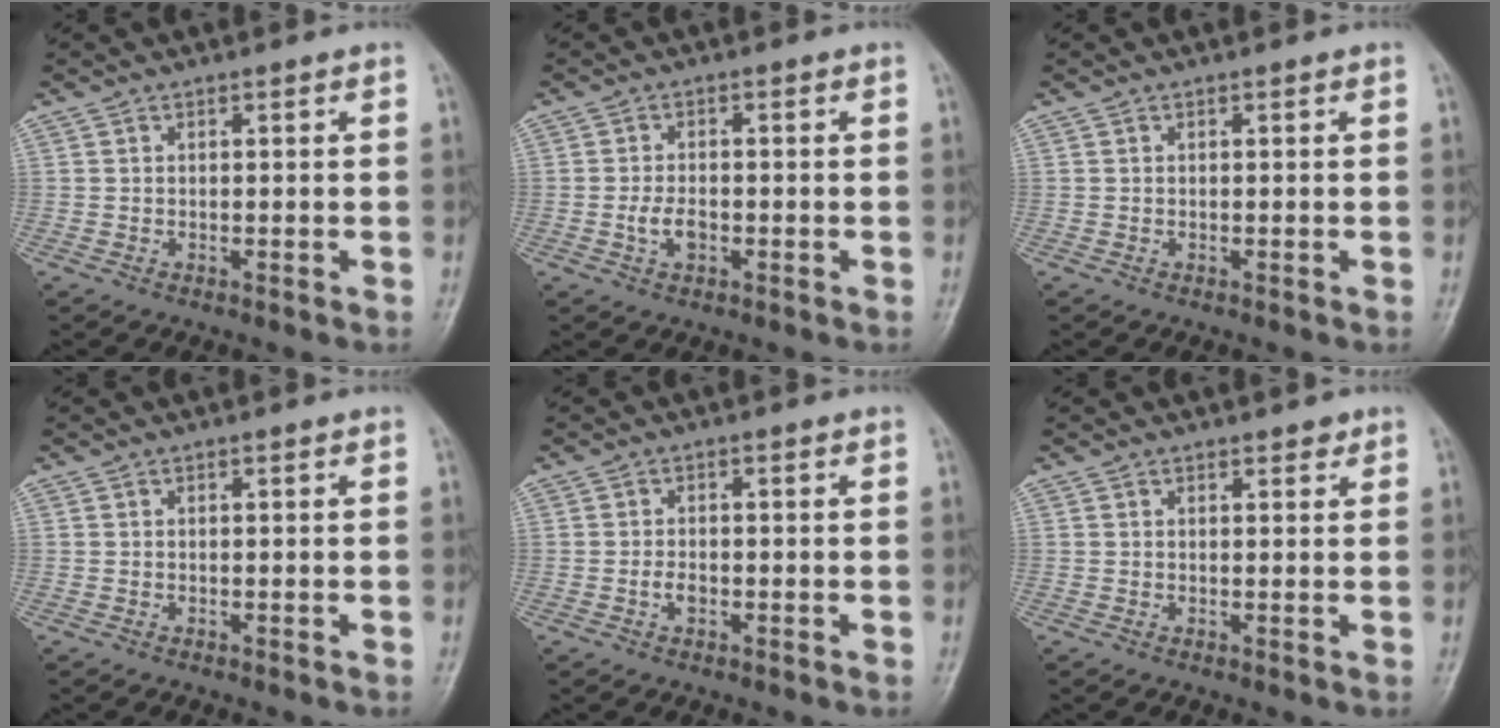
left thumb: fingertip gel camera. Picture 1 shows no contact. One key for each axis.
{"total": 3.5, "fx": -1.1, "fy": 2.1, "fz": 2.6, "tx": -0.047, "ty": 0.006, "tz": -0.021}
{"total": 0.0}
{"total": 0.0}
{"total": 2.0, "fx": -0.7, "fy": 1.3, "fz": 1.4, "tx": -0.023, "ty": 0.004, "tz": -0.015}
{"total": 1.5, "fx": 1.1, "fy": 0.7, "fz": 0.7, "tx": 0.000, "ty": -0.005, "tz": 0.011}